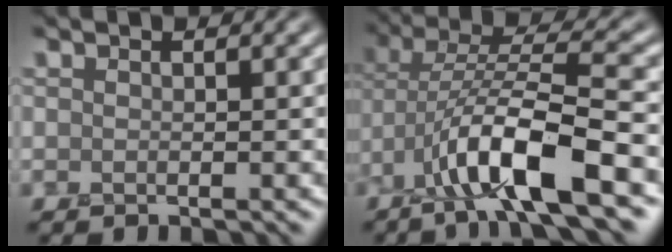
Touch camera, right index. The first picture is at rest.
{"total": 9.1, "force": [-3.4, 2.8, 8.0], "torque": [-0.147, 0.008, -0.063]}